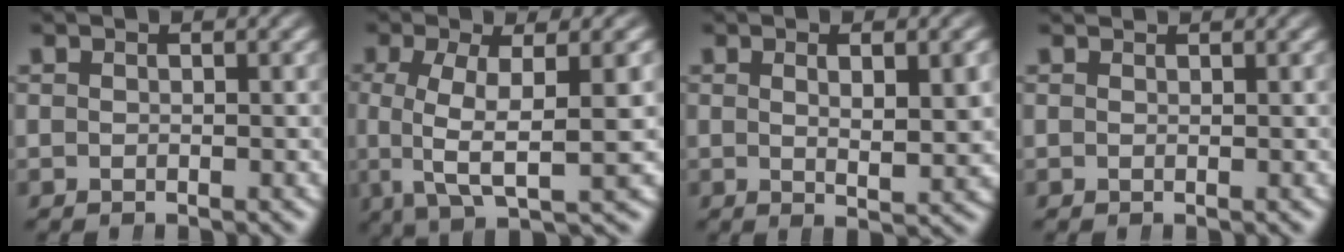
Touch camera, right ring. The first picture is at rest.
{"total": 6.6, "force": [-0.4, 2.4, 6.2], "torque": [-0.115, -0.017, 0.000]}
{"total": 2.7, "force": [0.6, 0.0, 2.7], "torque": [-0.040, -0.010, 0.014]}
{"total": 1.0, "force": [0.9, -0.3, 0.0], "torque": [0.009, 0.002, 0.015]}